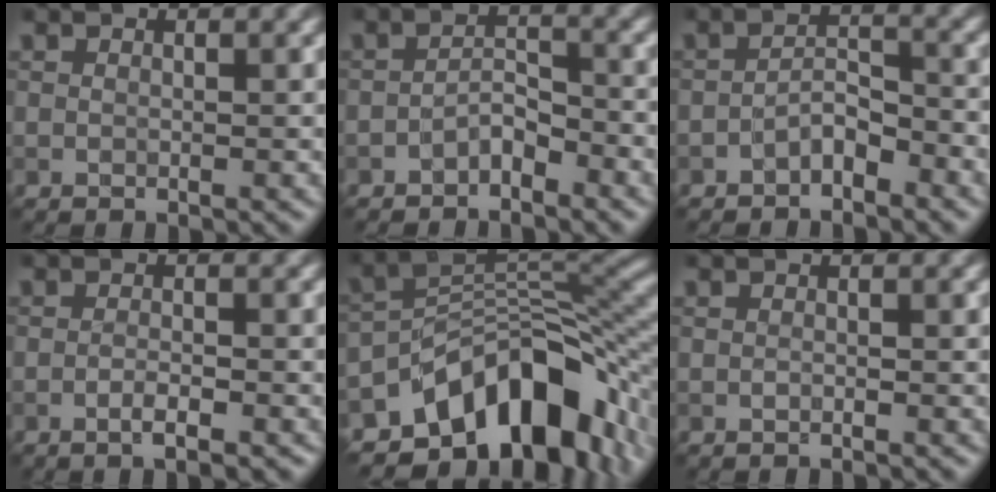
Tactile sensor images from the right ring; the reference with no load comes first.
{"total": 2.2, "force": [-1.7, 0.8, 1.2], "torque": [-0.020, 0.009, -0.034]}
{"total": 2.5, "force": [-1.8, 0.9, 1.4], "torque": [-0.026, 0.010, -0.036]}
{"total": 1.7, "force": [-1.0, 0.3, 1.4], "torque": [-0.025, 0.001, -0.017]}
{"total": 12.1, "force": [-6.1, 7.0, 7.8], "torque": [-0.102, 0.003, -0.111]}
{"total": 0.0}